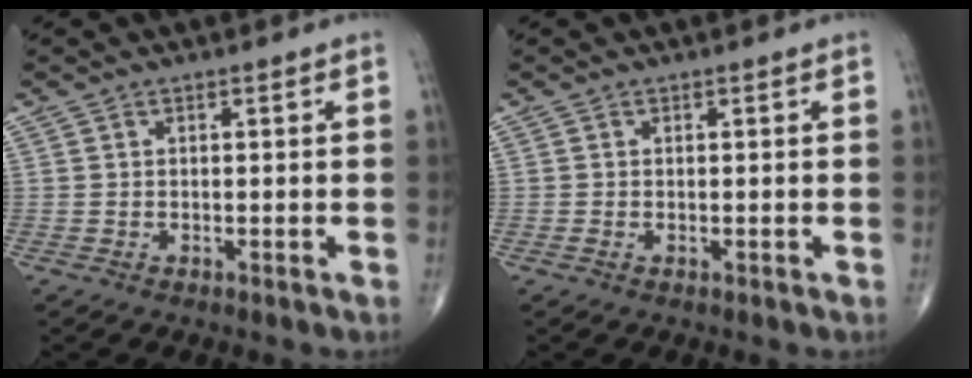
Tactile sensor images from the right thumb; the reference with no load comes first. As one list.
[{"total": 0.0}]